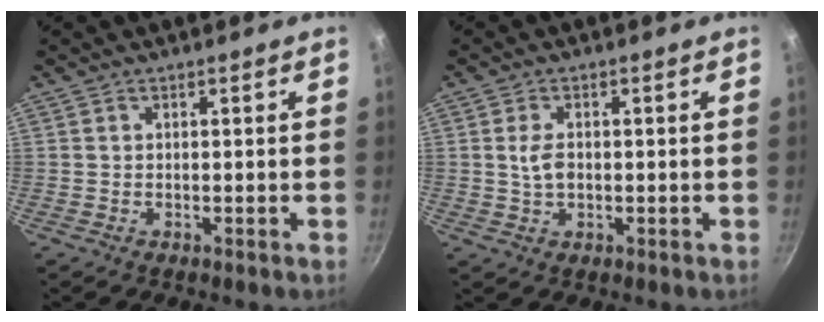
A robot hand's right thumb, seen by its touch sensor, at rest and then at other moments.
{"total": 3.8, "force": [0.2, 2.4, 3.0], "torque": [-0.053, 0.002, 0.005]}